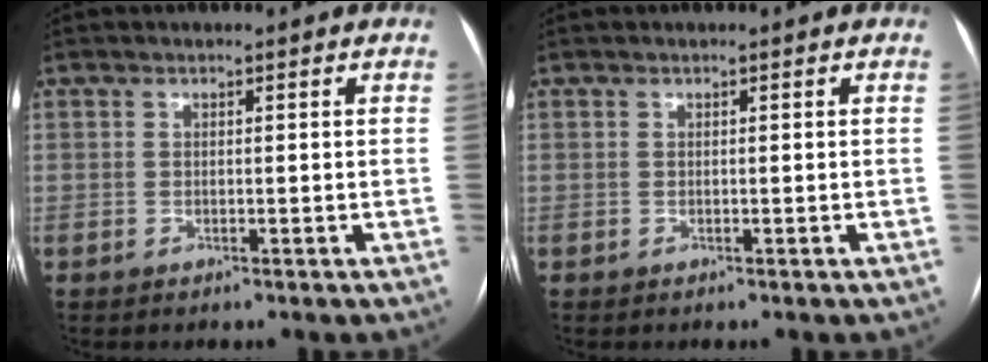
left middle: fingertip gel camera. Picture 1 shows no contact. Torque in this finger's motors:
{"motor_torque": [-0.01, 0.01, 0.00, 0.00]}